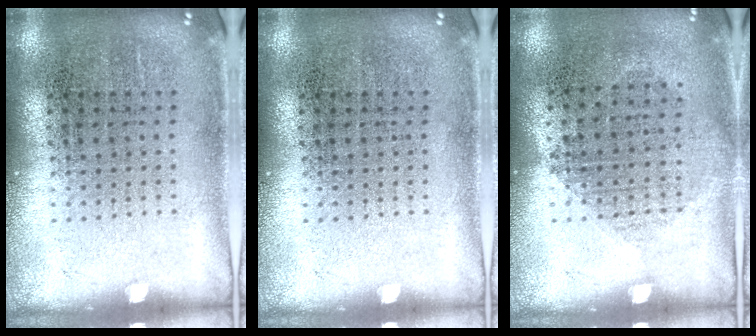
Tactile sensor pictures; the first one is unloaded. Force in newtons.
{"total": 0.0}
{"total": 1.0, "press": 0.9, "slide": 0.4}